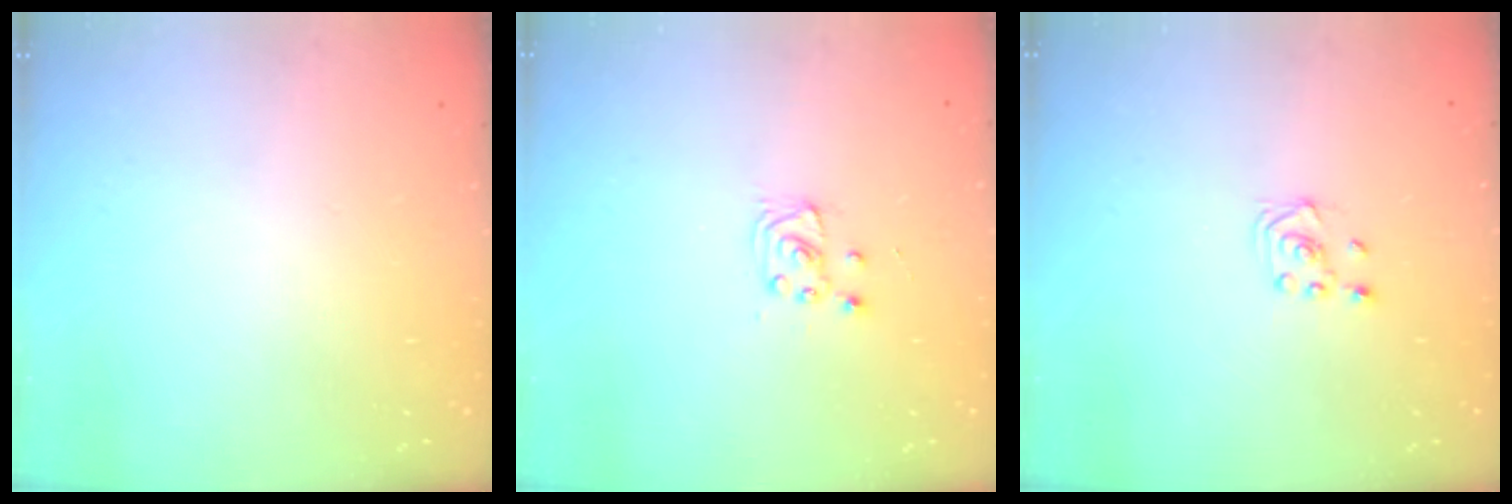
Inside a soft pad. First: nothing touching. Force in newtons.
{"total": 4.4, "press": 4.4, "slide": 0.5}
{"total": 2.3, "press": 2.2, "slide": 0.7}